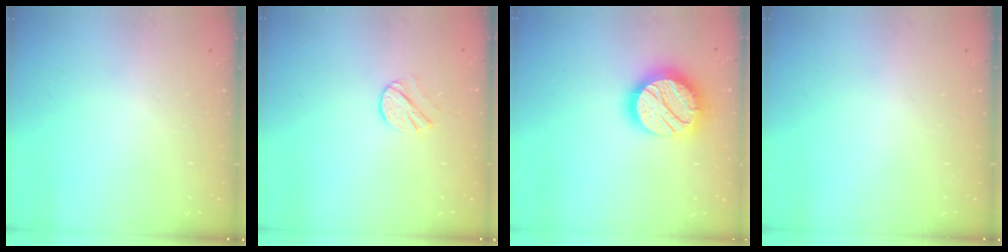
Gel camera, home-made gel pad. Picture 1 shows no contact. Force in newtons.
{"total": 7.4, "press": 7.4, "slide": 0.6}
{"total": 19.5, "press": 19.4, "slide": 1.2}
{"total": 0.0}